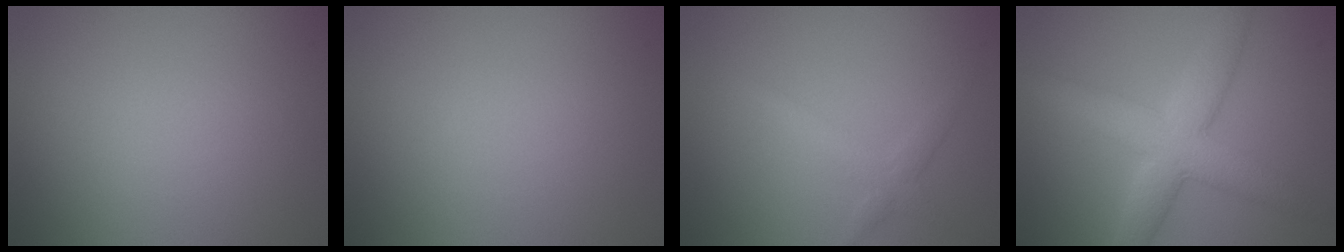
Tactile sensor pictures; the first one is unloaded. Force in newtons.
{"total": 0.0}
{"total": 1.8, "press": 1.8, "slide": 0.1}
{"total": 6.3, "press": 6.3, "slide": 0.3}